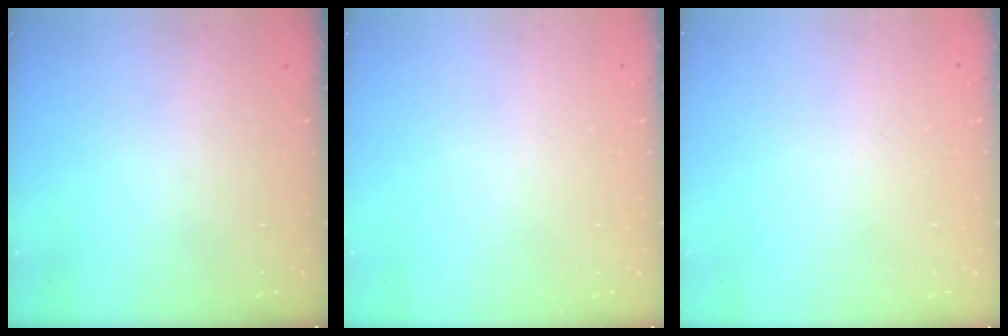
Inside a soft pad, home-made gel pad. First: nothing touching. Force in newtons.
{"total": 0.0}
{"total": 2.6, "press": 2.6, "slide": 0.2}